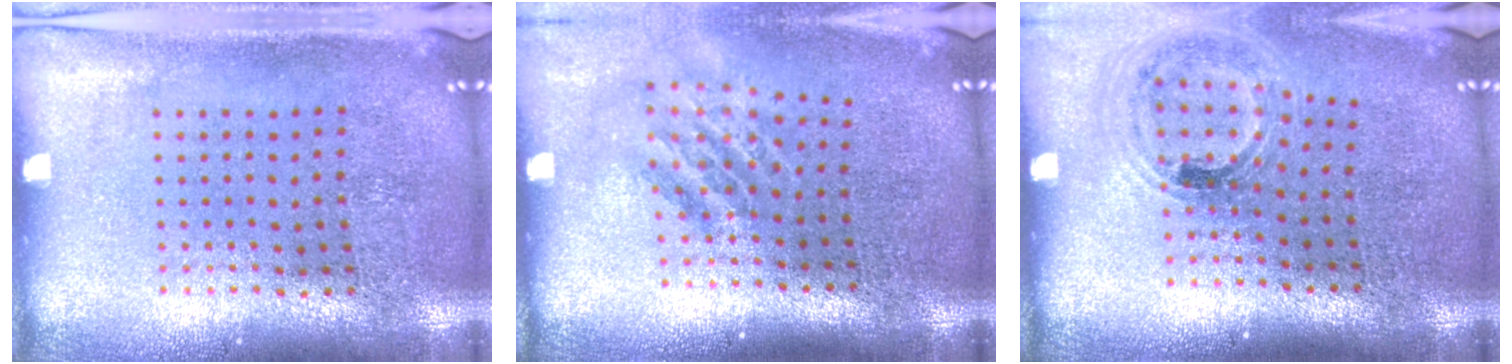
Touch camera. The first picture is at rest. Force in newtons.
{"total": 1.6, "press": 1.1, "slide": 1.1}
{"total": 1.0, "press": 1.0, "slide": 0.3}